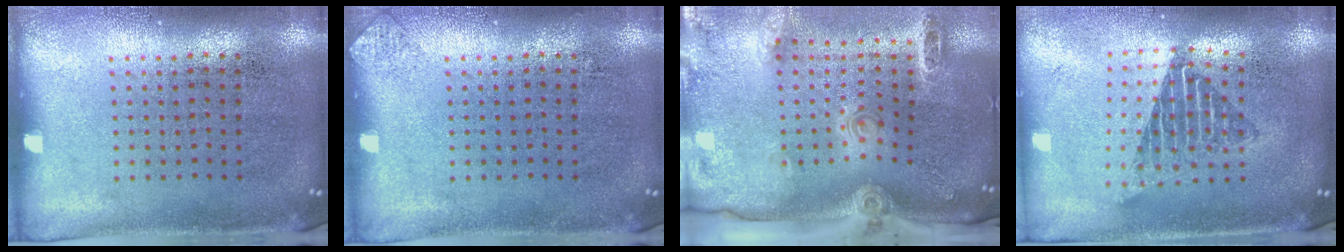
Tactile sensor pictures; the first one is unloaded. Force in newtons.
{"total": 0.6, "press": 0.6, "slide": 0.1}
{"total": 2.9, "press": 2.0, "slide": 2.1}
{"total": 1.7, "press": 1.4, "slide": 1.0}